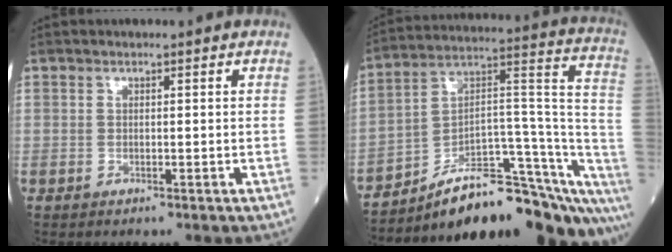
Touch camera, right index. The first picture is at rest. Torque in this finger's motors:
{"motor_torque": [0.32, -1.12, 0.78, 0.06]}